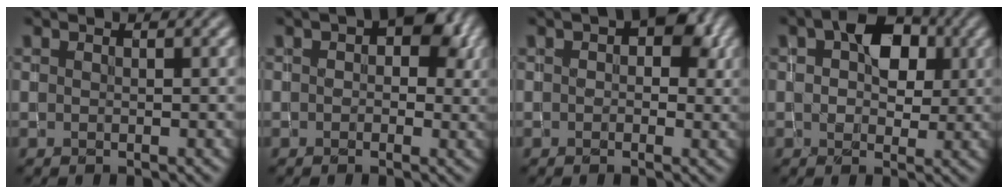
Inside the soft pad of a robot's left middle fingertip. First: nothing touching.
{"total": 4.7, "force": [1.1, 3.1, 3.3], "torque": [-0.031, 0.005, 0.009]}
{"total": 4.2, "force": [0.9, 2.8, 3.0], "torque": [-0.026, 0.007, 0.008]}
{"total": 5.3, "force": [1.3, 3.6, 3.7], "torque": [-0.058, 0.008, 0.013]}